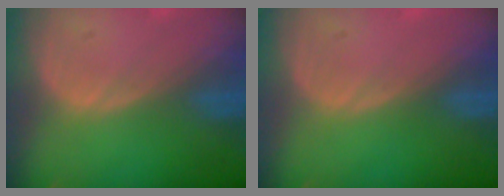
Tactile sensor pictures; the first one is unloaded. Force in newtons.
{"total": 0.0}